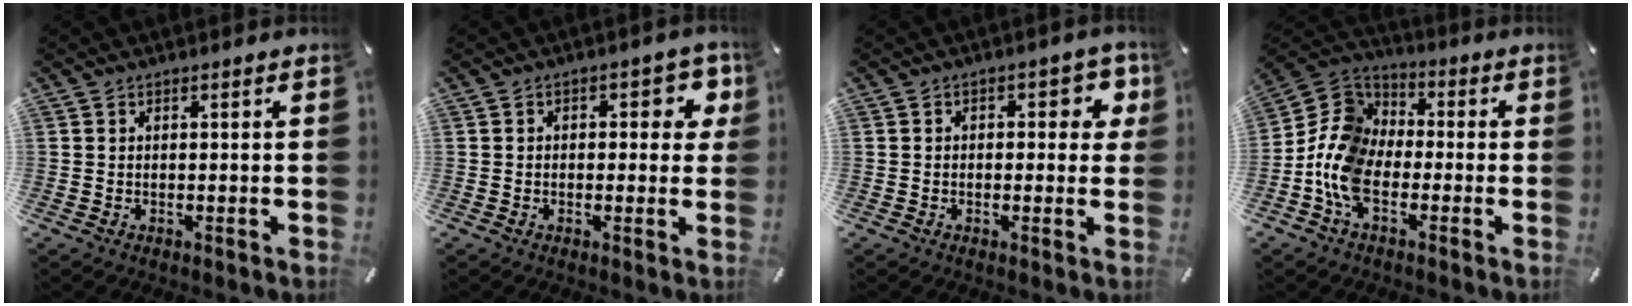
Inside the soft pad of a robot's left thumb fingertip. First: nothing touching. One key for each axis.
{"total": 5.5, "fx": 1.1, "fy": 3.2, "fz": 4.3, "tx": -0.047, "ty": -0.001, "tz": 0.011}
{"total": 5.4, "fx": 0.9, "fy": 3.2, "fz": 4.2, "tx": -0.045, "ty": -0.001, "tz": 0.007}
{"total": 11.6, "fx": -5.5, "fy": 7.9, "fz": 6.5, "tx": -0.159, "ty": 0.020, "tz": -0.109}